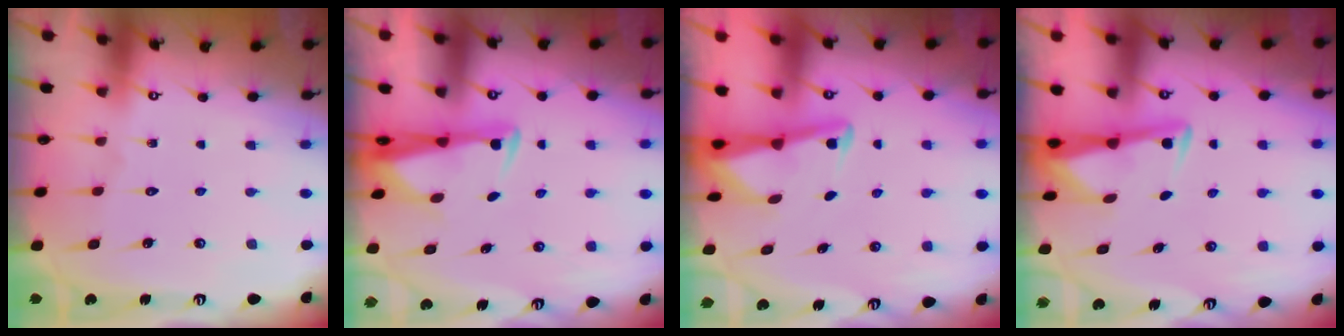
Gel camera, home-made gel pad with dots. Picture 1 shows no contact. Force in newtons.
{"total": 2.8, "press": 2.6, "slide": 0.9}
{"total": 3.1, "press": 3.1, "slide": 0.4}
{"total": 2.9, "press": 2.9, "slide": 0.4}